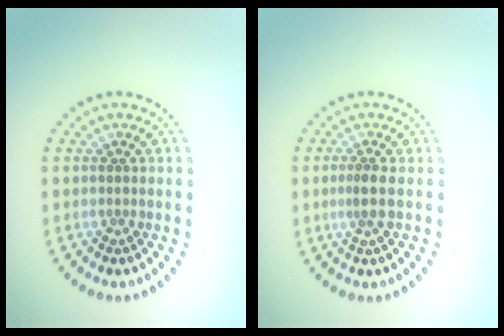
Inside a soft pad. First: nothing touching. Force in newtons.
{"total": 1.7, "press": 1.4, "slide": 1.1}